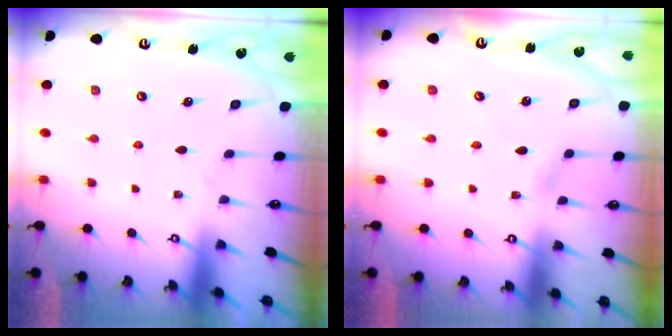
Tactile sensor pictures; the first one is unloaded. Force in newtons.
{"total": 2.7, "press": 2.7, "slide": 0.3}